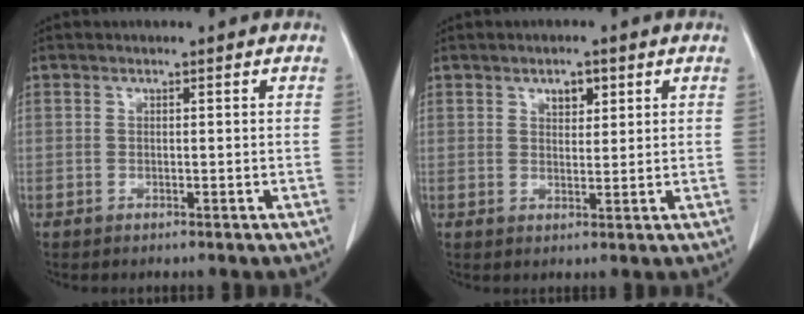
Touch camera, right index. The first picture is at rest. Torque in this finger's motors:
{"motor_torque": [0.07, 0.06, 0.00, 0.00]}